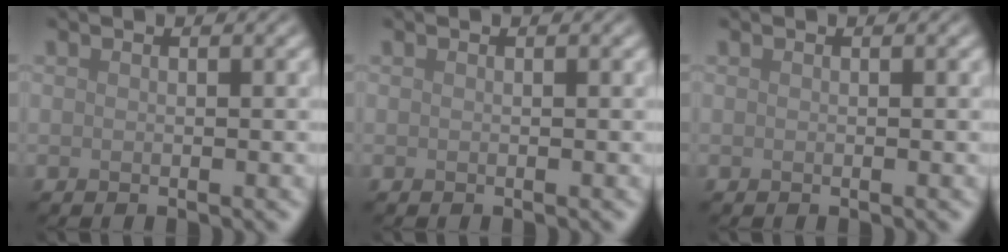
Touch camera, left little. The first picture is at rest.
{"total": 0.0}
{"total": 0.0}